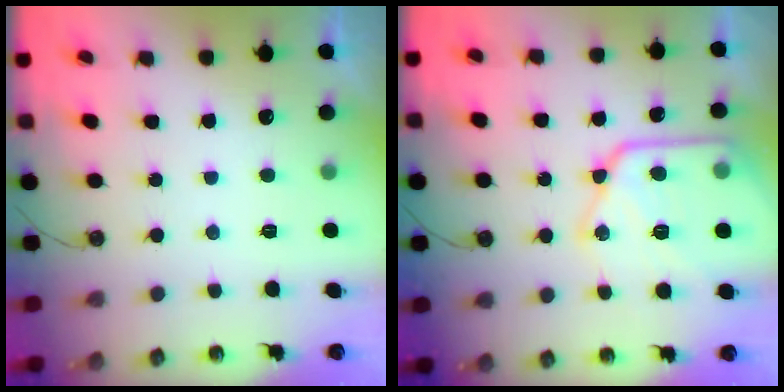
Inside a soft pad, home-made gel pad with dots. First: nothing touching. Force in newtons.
{"total": 19.0, "press": 19.0, "slide": 1.6}